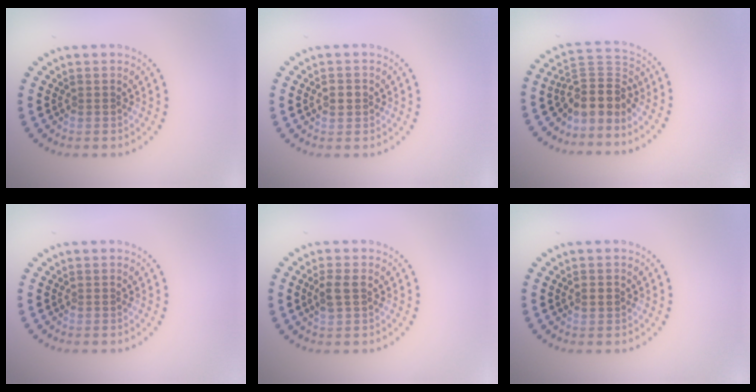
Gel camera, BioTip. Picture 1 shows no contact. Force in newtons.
{"total": 1.8, "press": 1.7, "slide": 0.2}
{"total": 4.3, "press": 3.2, "slide": 2.9}
{"total": 0.0}
{"total": 1.9, "press": 1.8, "slide": 0.6}
{"total": 1.2, "press": 1.2, "slide": 0.1}